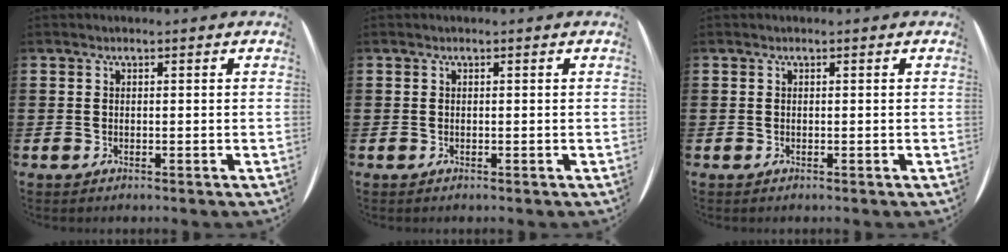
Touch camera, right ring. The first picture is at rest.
{"total": 0.0}
{"total": 0.0}